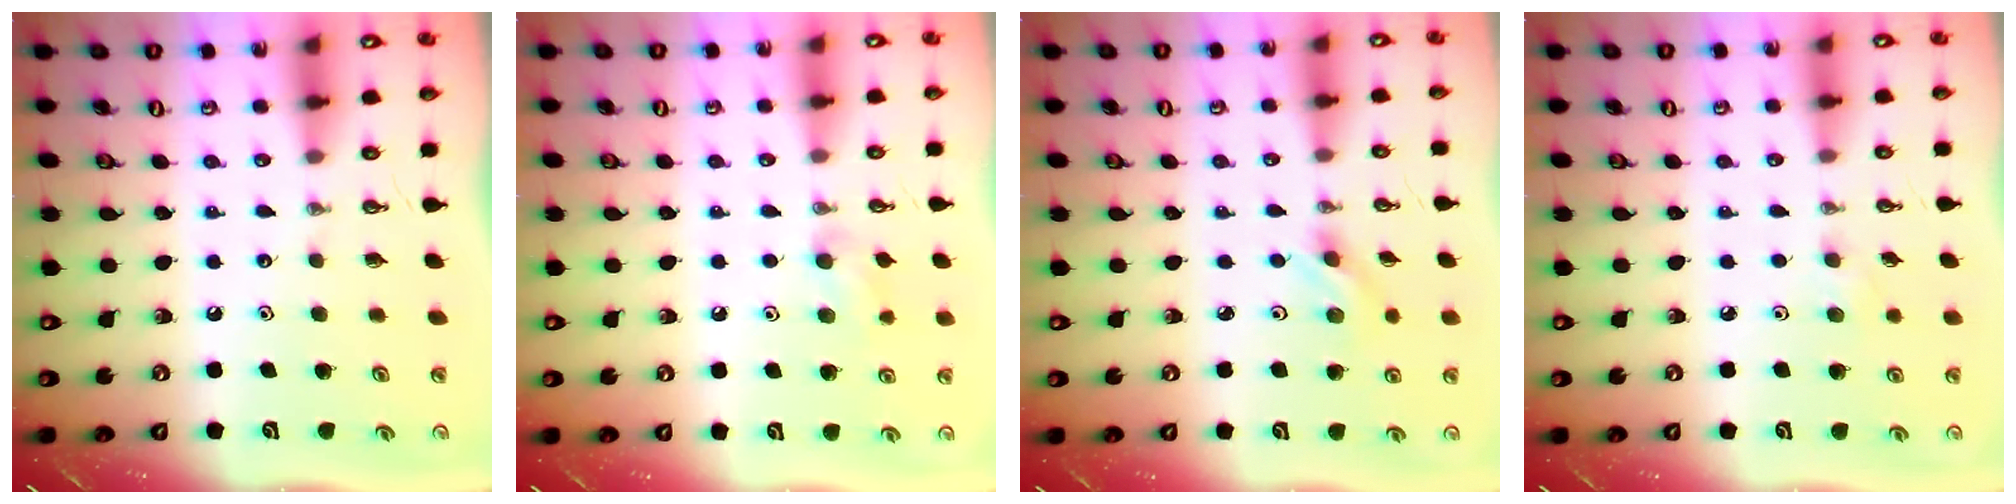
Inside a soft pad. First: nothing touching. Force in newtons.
{"total": 8.0, "press": 7.8, "slide": 1.7}
{"total": 2.6, "press": 2.3, "slide": 1.1}
{"total": 4.4, "press": 4.0, "slide": 1.9}